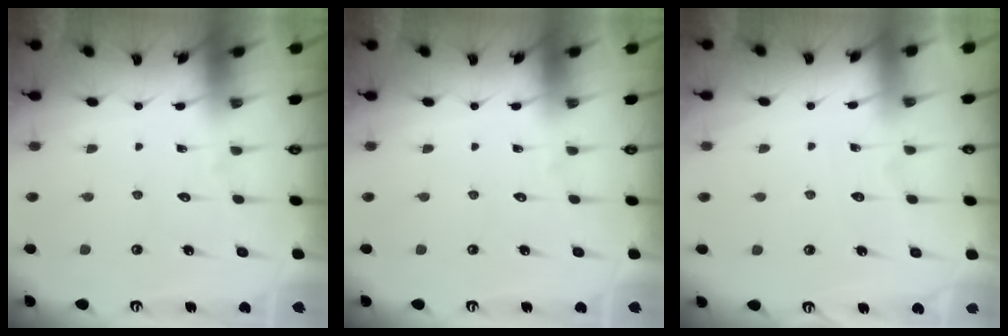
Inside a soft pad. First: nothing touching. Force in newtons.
{"total": 0.0}
{"total": 2.4, "press": 2.4, "slide": 0.3}